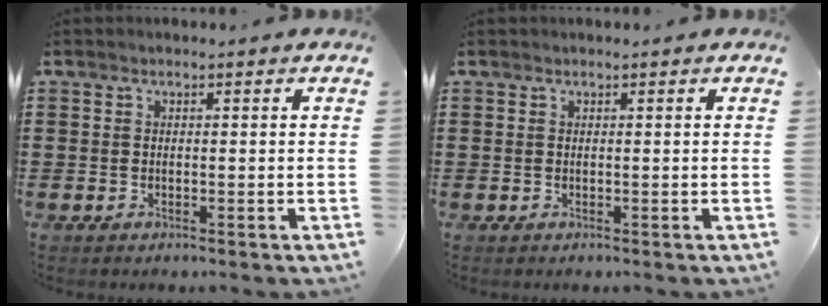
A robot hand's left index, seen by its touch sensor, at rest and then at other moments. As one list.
[{"total": 0.0}]